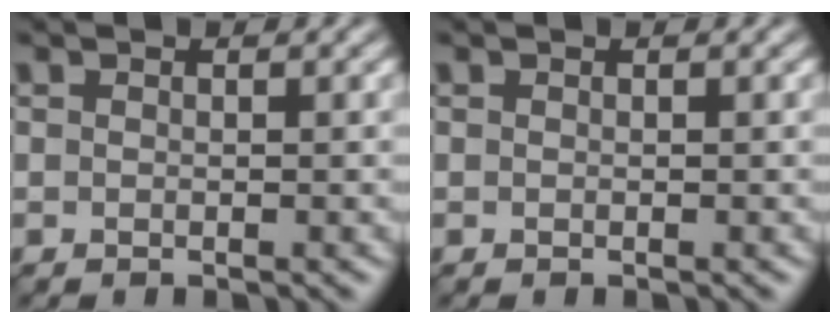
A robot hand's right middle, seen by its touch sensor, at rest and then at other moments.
{"total": 0.0}